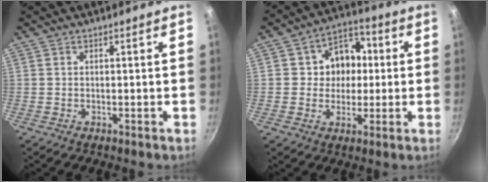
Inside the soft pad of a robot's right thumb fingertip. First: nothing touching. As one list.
[{"total": 10.4, "force": [1.0, 8.9, 5.3], "torque": [-0.028, 0.013, 0.002]}]